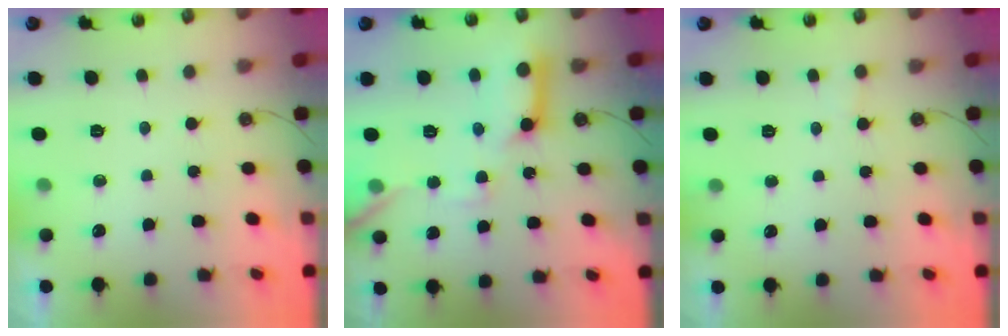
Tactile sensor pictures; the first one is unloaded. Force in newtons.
{"total": 15.4, "press": 15.3, "slide": 1.8}
{"total": 2.9, "press": 2.9, "slide": 0.2}